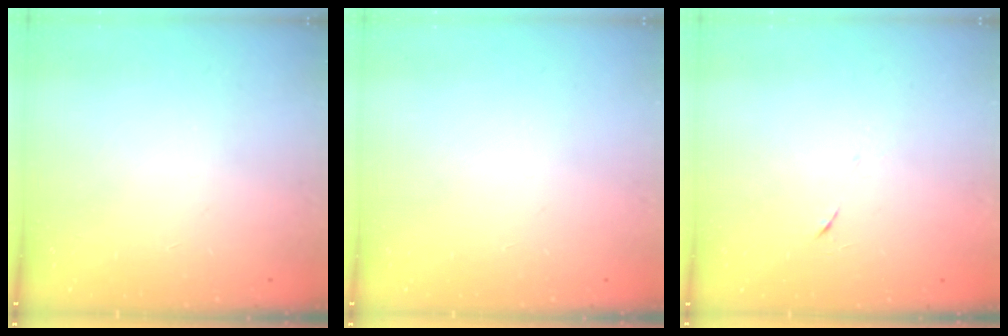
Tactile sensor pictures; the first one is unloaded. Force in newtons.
{"total": 0.0}
{"total": 6.2, "press": 6.1, "slide": 0.7}